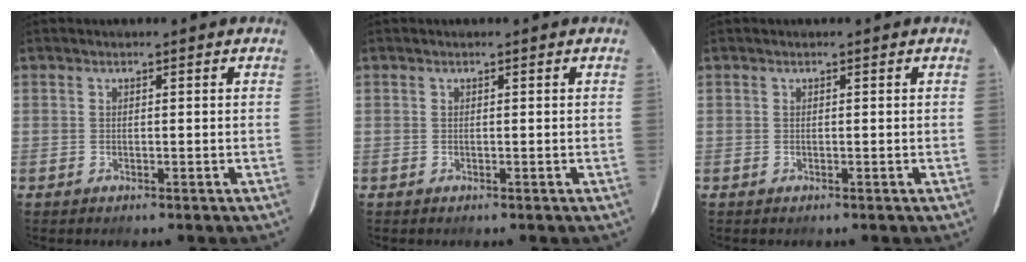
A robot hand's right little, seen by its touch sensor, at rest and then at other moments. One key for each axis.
{"total": 0.0}
{"total": 0.0}